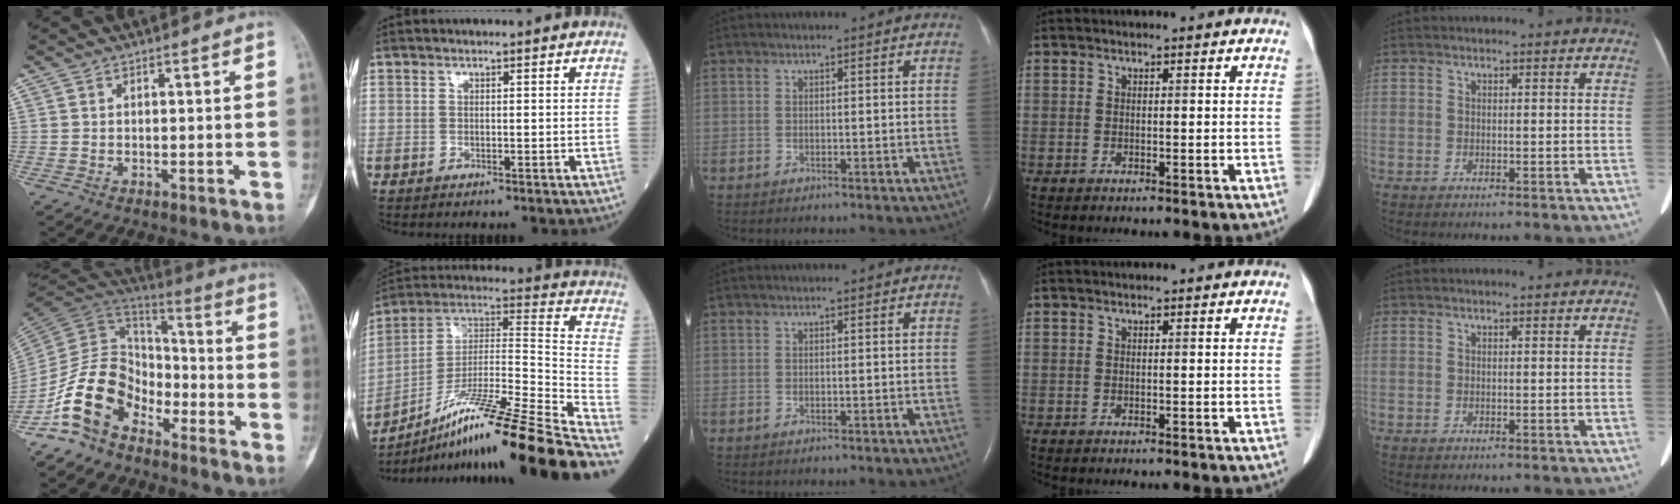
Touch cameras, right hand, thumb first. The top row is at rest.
{"thumb": {"total": 14.3, "force": [-8.8, 9.0, 6.9], "torque": [-0.118, 0.083, -0.182]}, "index": {"total": 29.2, "force": [-20.4, 0.5, 20.9], "torque": [-0.250, 0.001, -0.339]}}